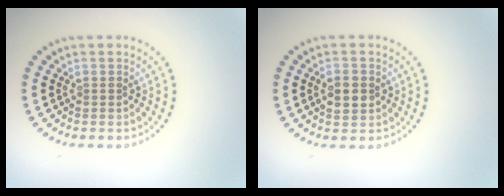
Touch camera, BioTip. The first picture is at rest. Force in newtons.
{"total": 2.2, "press": 2.2, "slide": 0.1}